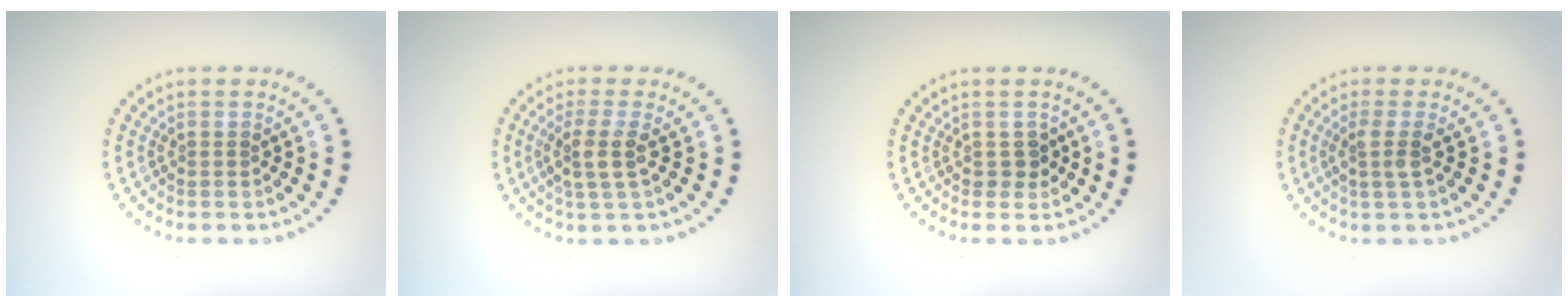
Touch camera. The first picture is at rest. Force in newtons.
{"total": 2.4, "press": 2.0, "slide": 1.4}
{"total": 1.2, "press": 1.0, "slide": 0.7}
{"total": 1.8, "press": 1.4, "slide": 1.2}